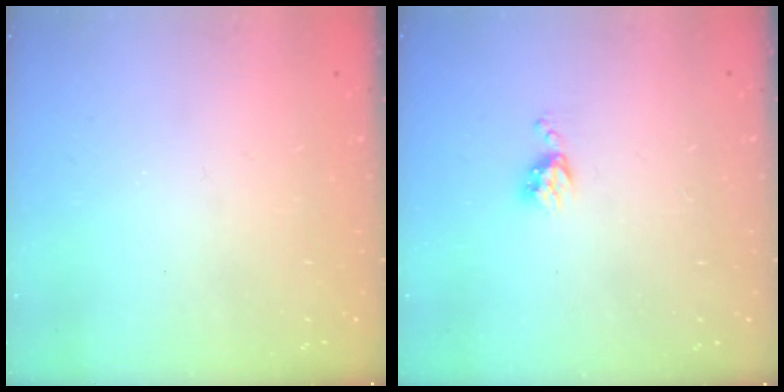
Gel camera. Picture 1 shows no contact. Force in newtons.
{"total": 4.7, "press": 4.7, "slide": 0.6}